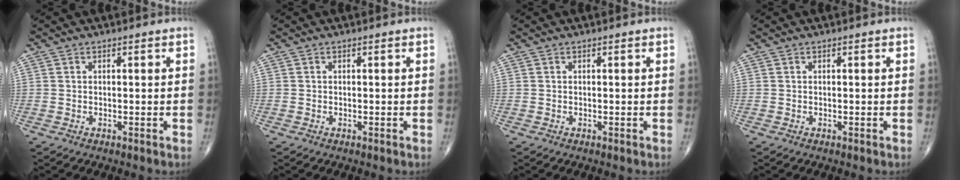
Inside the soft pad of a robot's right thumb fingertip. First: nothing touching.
{"total": 0.0}
{"total": 0.0}
{"total": 0.0}